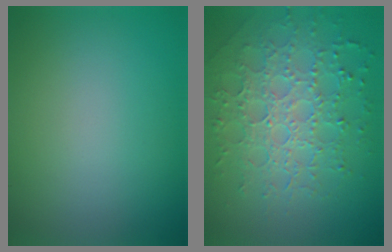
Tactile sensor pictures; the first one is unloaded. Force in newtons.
{"total": 7.2, "press": 5.2, "slide": 5.0}